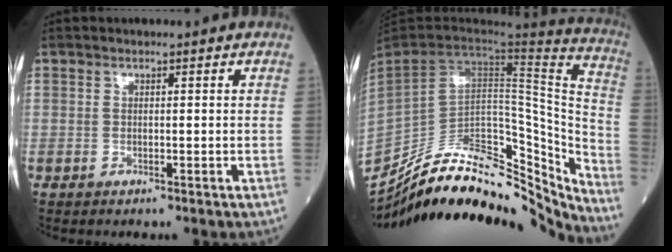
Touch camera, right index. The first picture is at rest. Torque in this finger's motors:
{"motor_torque": [0.02, -0.92, 0.61, 0.13]}